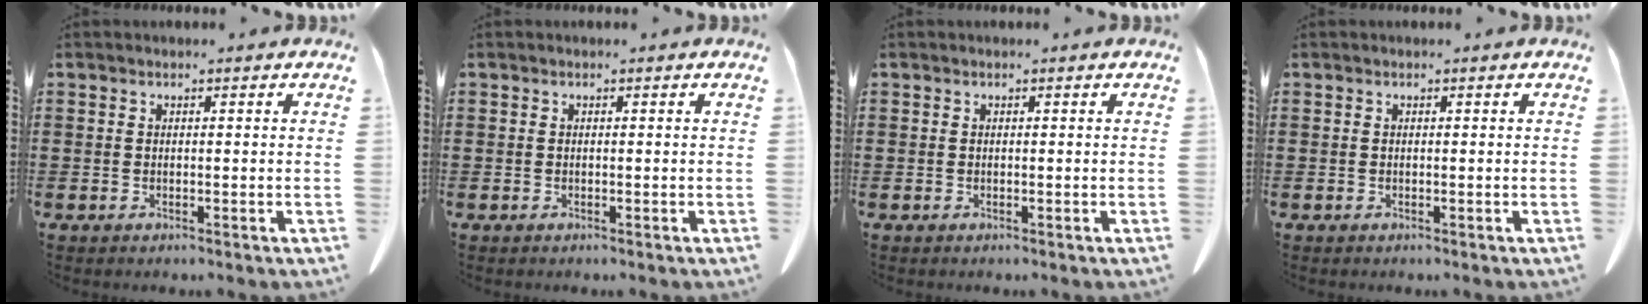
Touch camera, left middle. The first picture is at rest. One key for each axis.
{"total": 0.0}
{"total": 0.0}
{"total": 0.0}